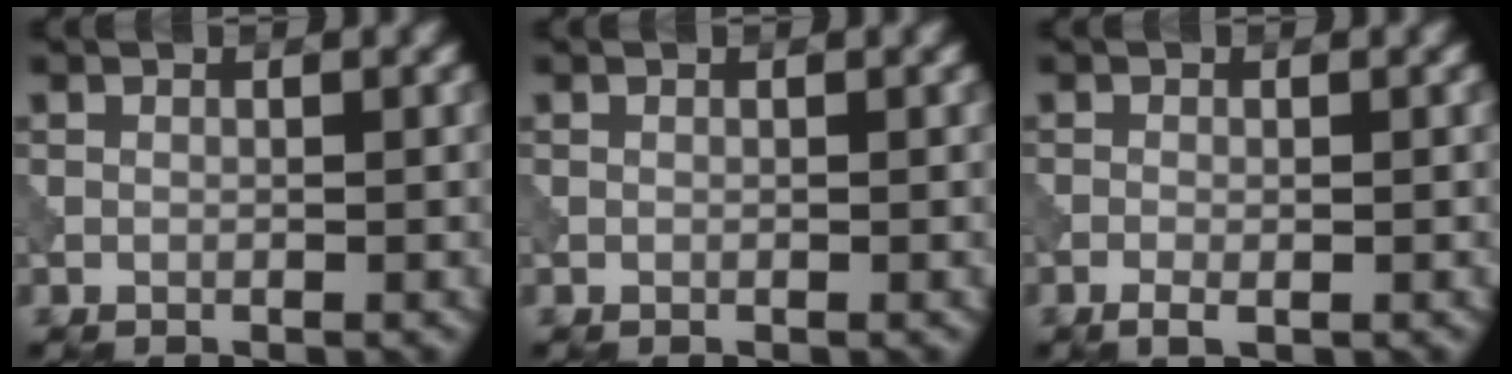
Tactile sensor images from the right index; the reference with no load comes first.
{"total": 0.0}
{"total": 1.3, "force": [-0.7, 0.4, 1.1], "torque": [-0.022, -0.003, -0.014]}